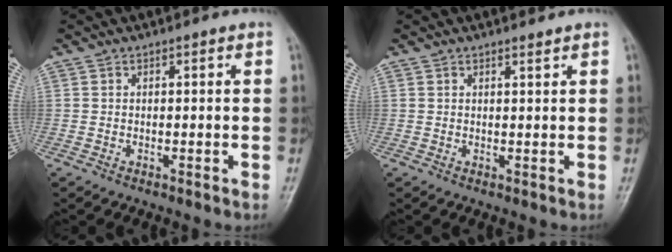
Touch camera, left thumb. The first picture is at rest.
{"total": 0.9, "force": [0.8, 0.1, 0.4], "torque": [-0.007, -0.007, 0.013]}